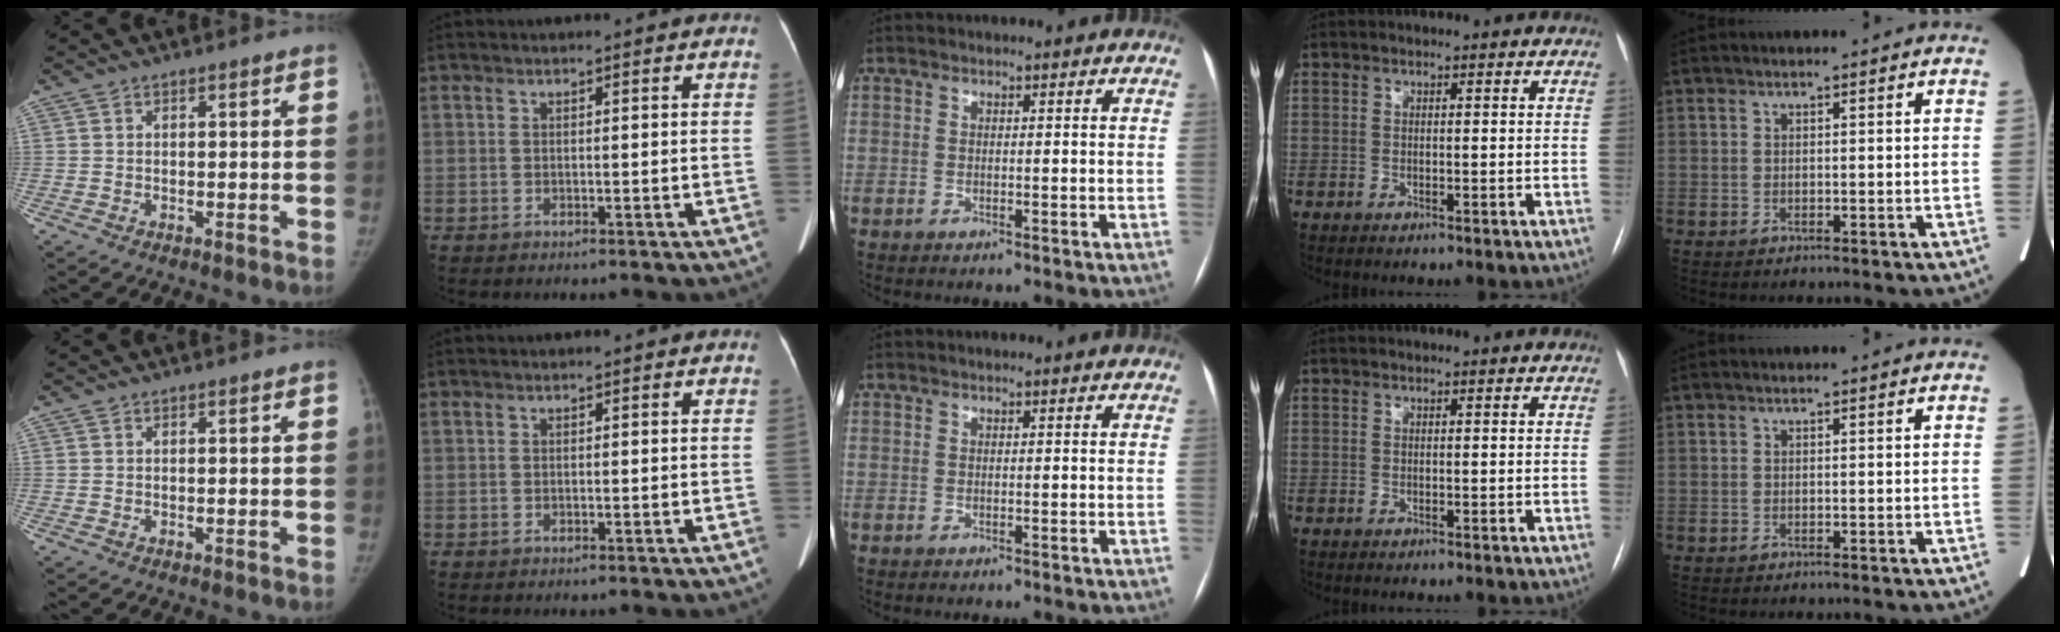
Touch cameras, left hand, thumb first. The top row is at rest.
{}